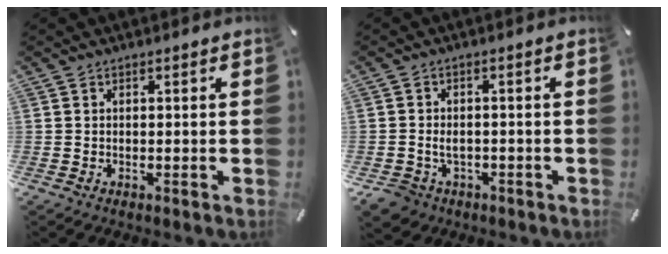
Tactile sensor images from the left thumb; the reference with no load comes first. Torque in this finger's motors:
{"motor_torque": [-0.18, 2.21, 0.11, 0.10, 0.06]}